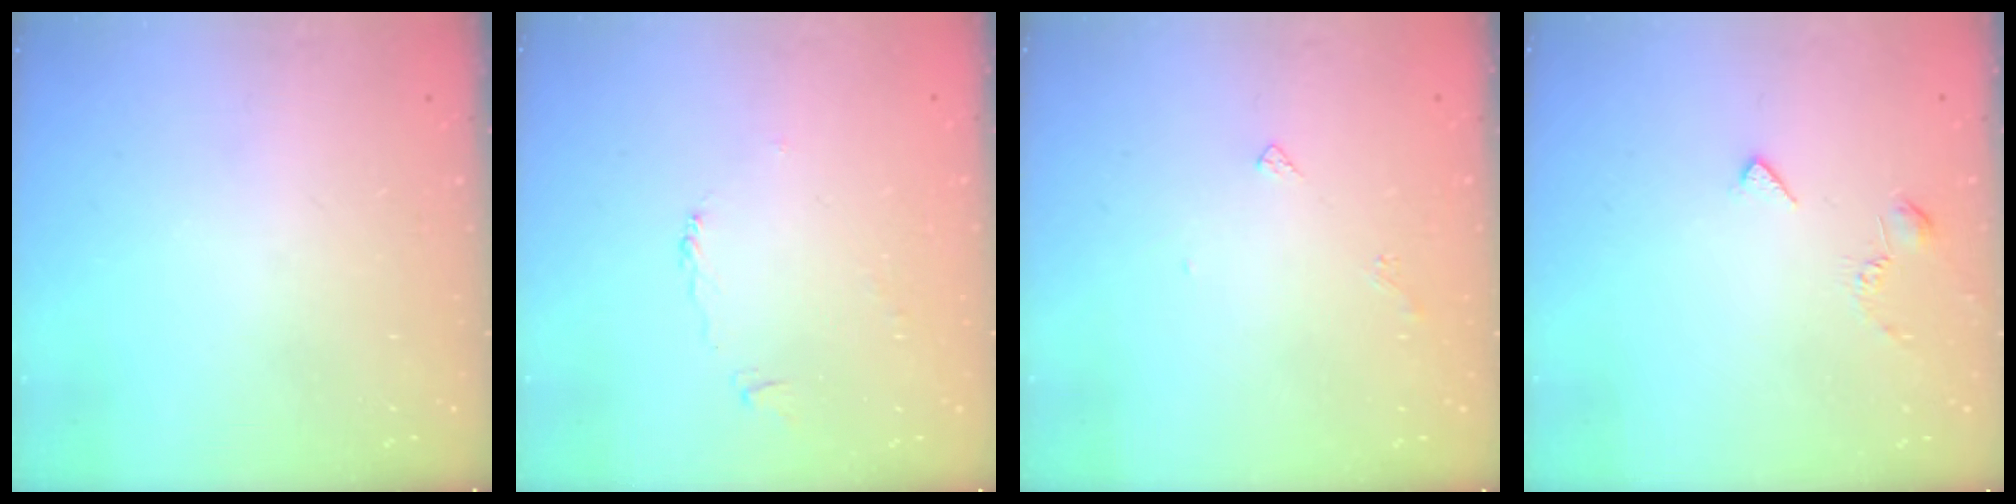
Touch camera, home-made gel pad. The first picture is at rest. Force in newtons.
{"total": 1.8, "press": 1.8, "slide": 0.4}
{"total": 3.7, "press": 3.7, "slide": 0.8}
{"total": 3.0, "press": 2.9, "slide": 0.7}